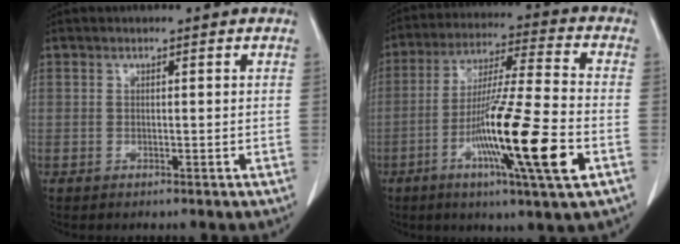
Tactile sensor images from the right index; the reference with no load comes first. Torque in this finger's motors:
{"motor_torque": [1.72, -0.42, 1.00, 0.21]}